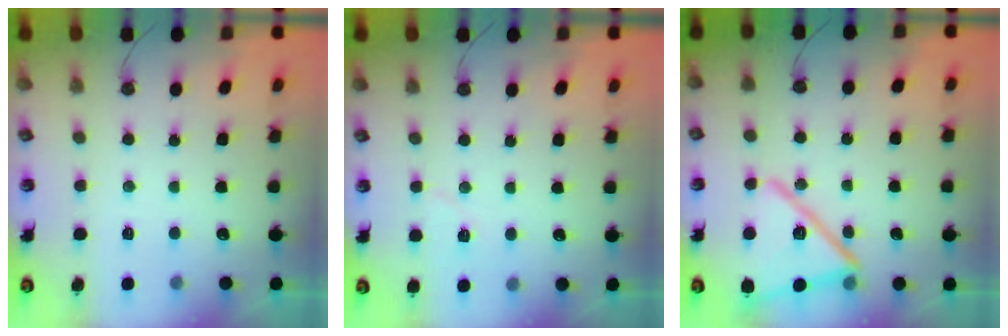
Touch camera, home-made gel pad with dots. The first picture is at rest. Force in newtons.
{"total": 5.3, "press": 5.1, "slide": 1.4}
{"total": 18.9, "press": 18.9, "slide": 1.2}